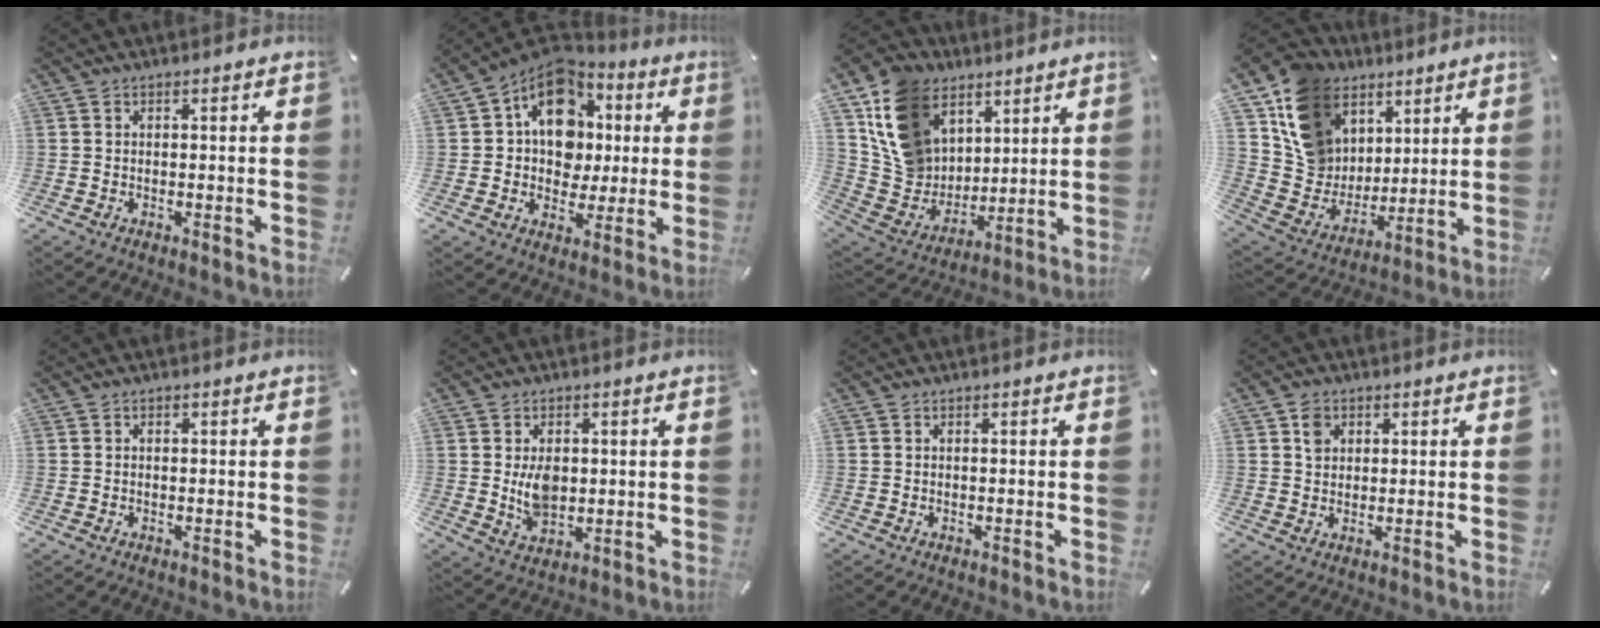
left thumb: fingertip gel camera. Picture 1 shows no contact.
{"total": 15.1, "force": [4.3, 12.1, 8.1], "torque": [-0.138, -0.018, 0.085]}
{"total": 16.1, "force": [7.7, 12.8, 5.9], "torque": [-0.124, -0.032, 0.161]}
{"total": 14.8, "force": [7.3, 12.3, 3.8], "torque": [-0.085, -0.044, 0.152]}
{"total": 0.5, "force": [0.0, 0.4, 0.3], "torque": [-0.007, 0.001, 0.000]}
{"total": 7.1, "force": [0.8, 5.2, 4.8], "torque": [-0.069, -0.013, 0.009]}
{"total": 0.0}
{"total": 3.5, "force": [1.4, 3.0, 1.3], "torque": [-0.015, -0.001, 0.022]}